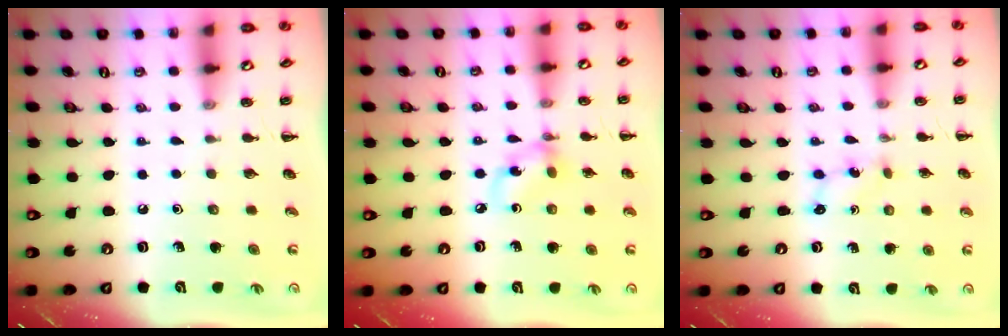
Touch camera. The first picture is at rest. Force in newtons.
{"total": 6.3, "press": 6.3, "slide": 0.5}
{"total": 1.7, "press": 1.6, "slide": 0.6}